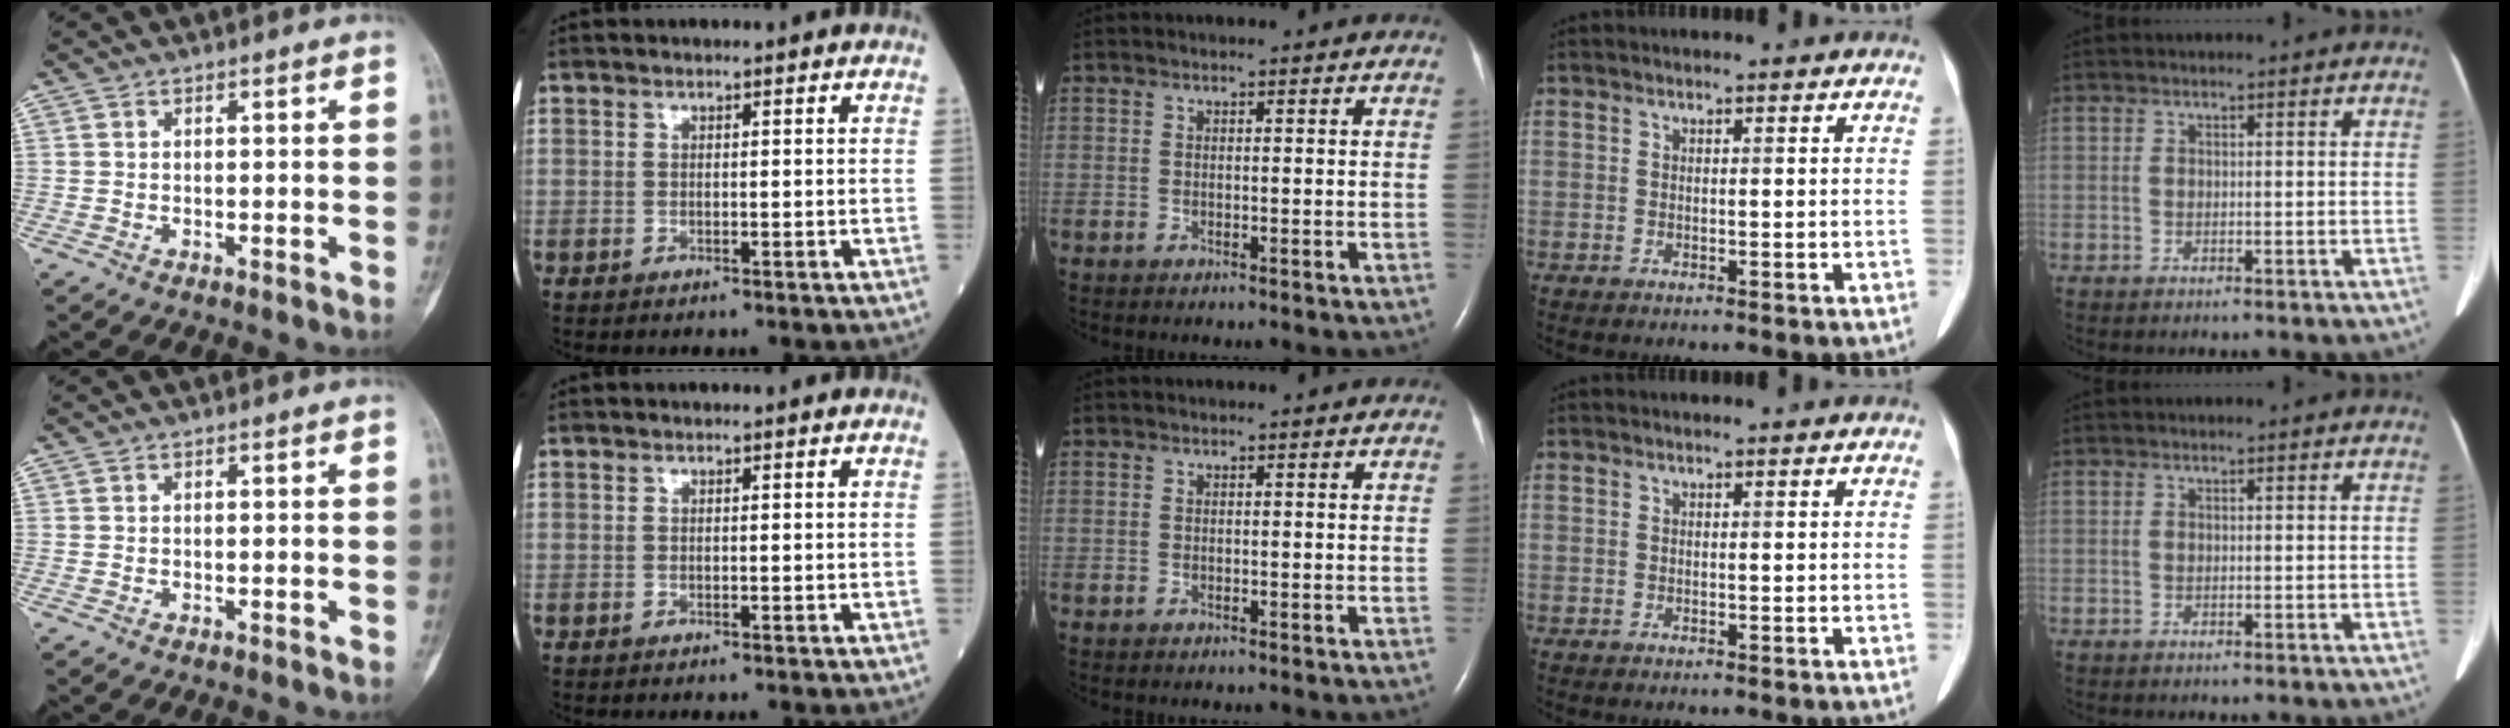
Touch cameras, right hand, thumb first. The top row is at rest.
{}